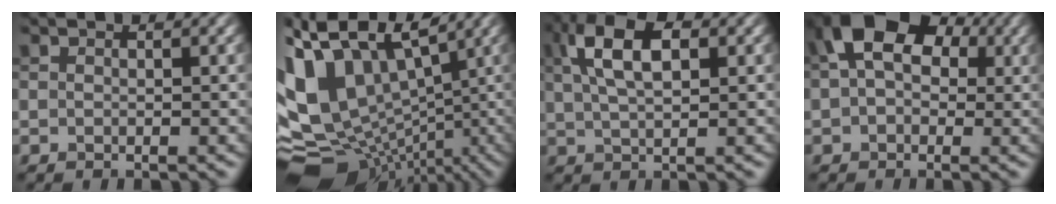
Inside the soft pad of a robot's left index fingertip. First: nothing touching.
{"total": 13.8, "force": [0.4, 9.4, 10.1], "torque": [-0.224, 0.009, 0.026]}
{"total": 6.5, "force": [2.3, 2.9, 5.4], "torque": [-0.102, 0.015, 0.034]}
{"total": 10.0, "force": [3.1, 6.7, 6.7], "torque": [-0.095, 0.035, 0.028]}